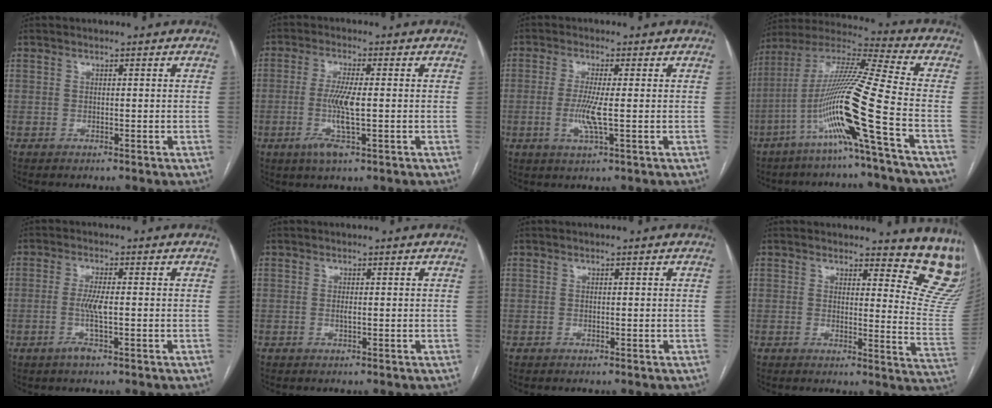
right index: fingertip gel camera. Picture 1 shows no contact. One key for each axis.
{"total": 6.4, "fx": -1.4, "fy": 0.5, "fz": 6.2, "tx": -0.130, "ty": -0.013, "tz": -0.028}
{"total": 5.0, "fx": -0.7, "fy": 0.0, "fz": 4.9, "tx": -0.108, "ty": -0.012, "tz": -0.014}
{"total": 17.5, "fx": -6.7, "fy": -2.3, "fz": 16.0, "tx": -0.316, "ty": -0.006, "tz": -0.136}
{"total": 3.8, "fx": -1.0, "fy": 0.2, "fz": 3.7, "tx": -0.079, "ty": -0.005, "tz": -0.021}
{"total": 0.6, "fx": -0.1, "fy": 0.1, "fz": 0.6, "tx": -0.014, "ty": -0.001, "tz": -0.002}
{"total": 0.0}
{"total": 13.3, "fx": 12.5, "fy": 2.6, "fz": 3.7, "tx": -0.010, "ty": -0.130, "tz": 0.103}